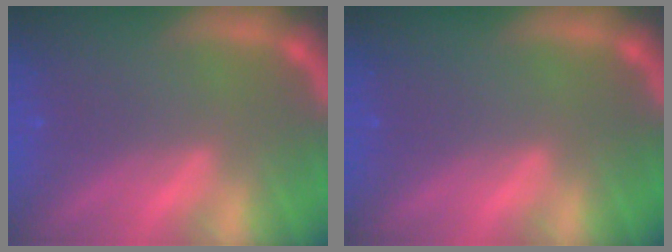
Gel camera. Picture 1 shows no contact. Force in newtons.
{"total": 0.0}